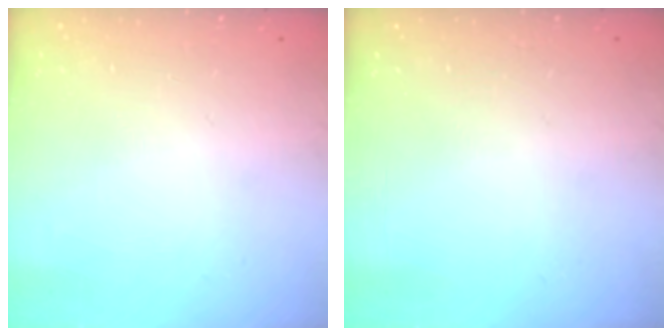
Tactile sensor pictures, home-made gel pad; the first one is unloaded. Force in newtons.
{"total": 0.0}